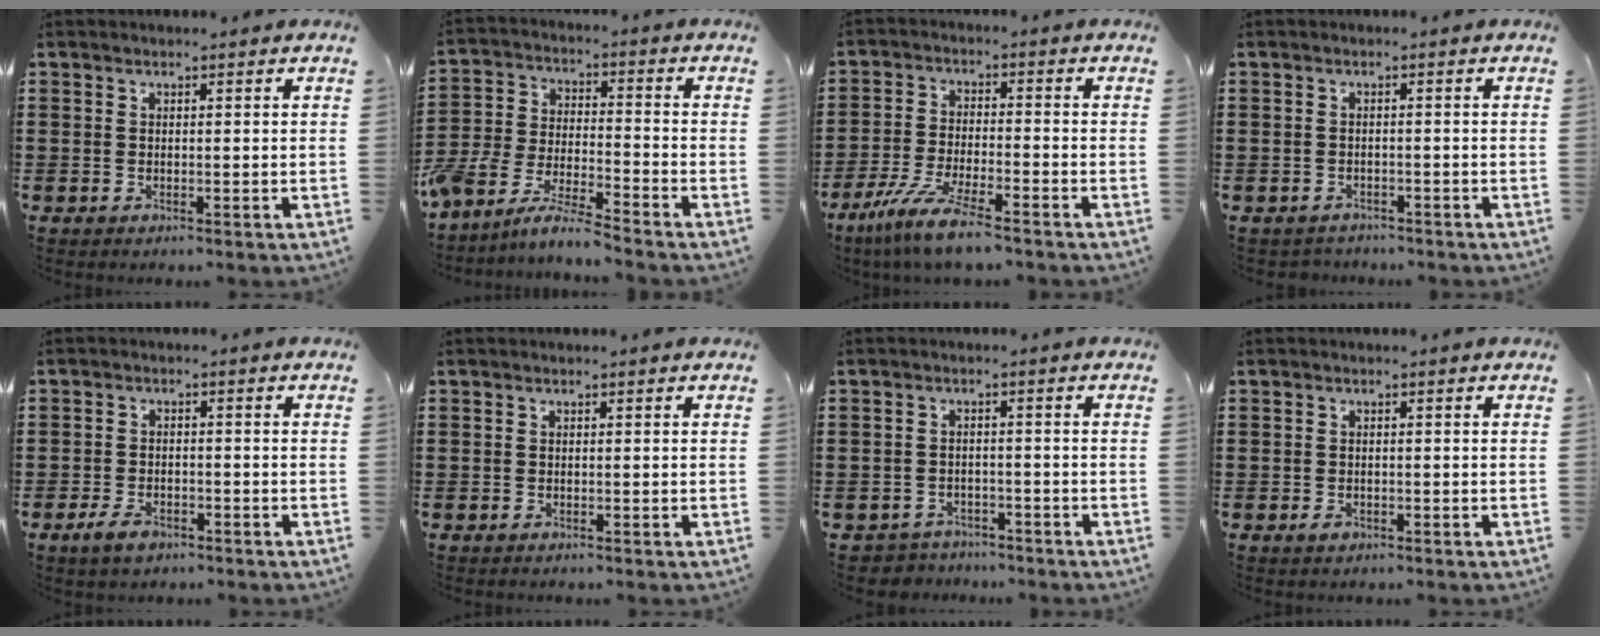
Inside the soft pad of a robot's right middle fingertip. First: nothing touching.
{"total": 7.5, "force": [-7.3, 0.0, 1.5], "torque": [-0.037, -0.001, -0.148]}
{"total": 7.8, "force": [-6.4, 0.2, 4.4], "torque": [-0.100, -0.014, -0.126]}
{"total": 1.4, "force": [-1.4, 0.4, -0.2], "torque": [-0.003, -0.001, -0.032]}
{"total": 3.2, "force": [-2.2, 1.5, 1.7], "torque": [-0.037, 0.000, -0.043]}
{"total": 0.0}
{"total": 2.8, "force": [-2.7, 0.6, -0.4], "torque": [-0.004, -0.002, -0.060]}
{"total": 0.8, "force": [-0.5, 0.5, 0.4], "torque": [-0.010, -0.003, -0.010]}